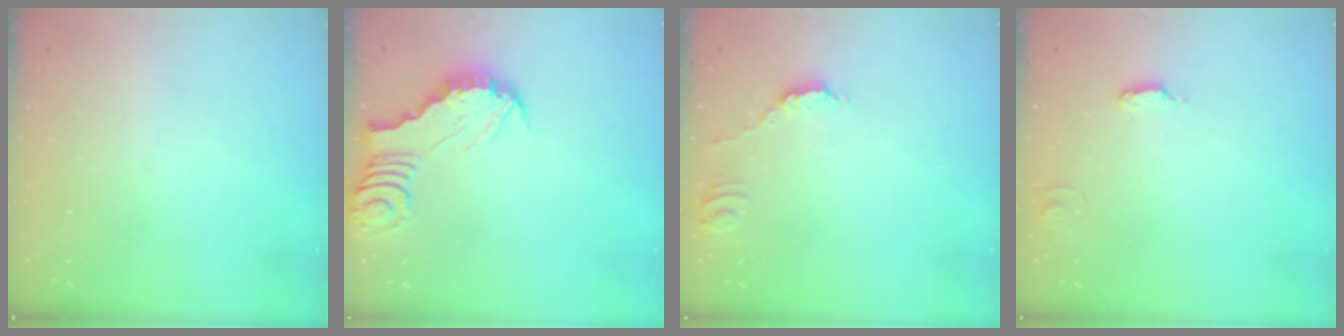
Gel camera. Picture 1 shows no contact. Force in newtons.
{"total": 2.8, "press": 2.7, "slide": 0.3}
{"total": 1.8, "press": 1.8, "slide": 0.1}
{"total": 3.3, "press": 3.3, "slide": 0.2}